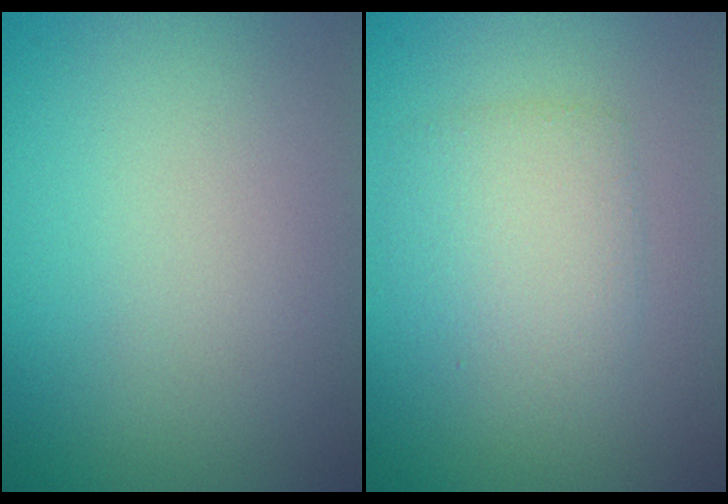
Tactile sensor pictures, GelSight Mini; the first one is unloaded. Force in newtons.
{"total": 3.3, "press": 3.3, "slide": 0.1}